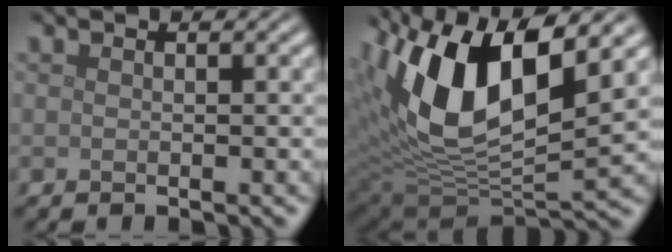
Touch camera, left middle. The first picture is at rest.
{"total": 13.1, "force": [4.5, 6.1, 10.7], "torque": [-0.204, -0.005, 0.085]}